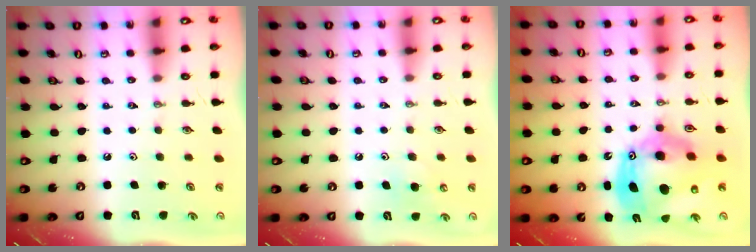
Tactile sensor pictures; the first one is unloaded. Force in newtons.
{"total": 6.4, "press": 6.3, "slide": 0.8}
{"total": 19.1, "press": 19.0, "slide": 1.7}